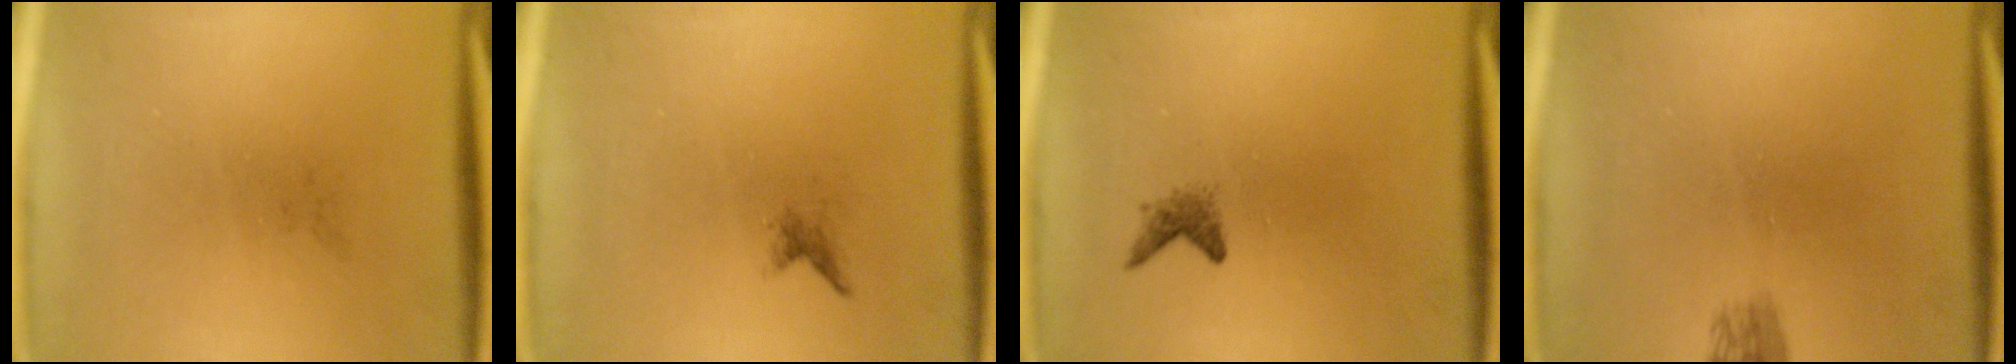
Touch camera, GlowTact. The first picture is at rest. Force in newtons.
{"total": 0.7}
{"total": 1.2}
{"total": 1.6}